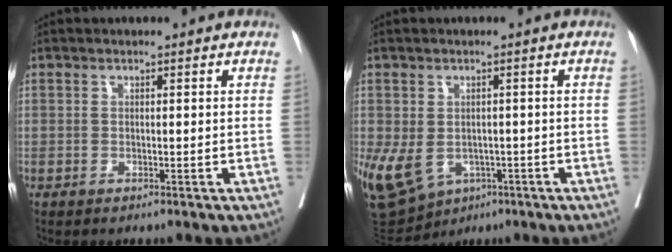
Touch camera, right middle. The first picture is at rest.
{"total": 12.8, "force": [-4.8, 9.6, 6.8], "torque": [-0.161, -0.002, -0.062]}